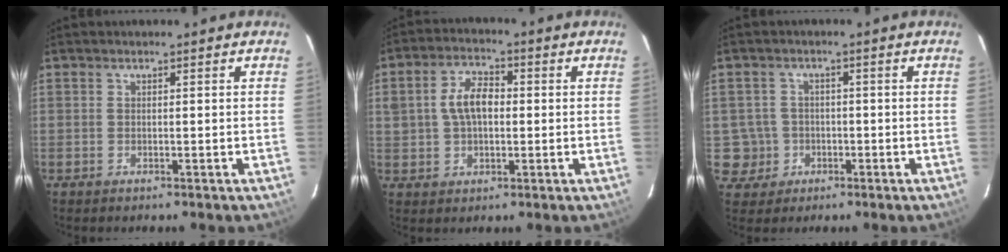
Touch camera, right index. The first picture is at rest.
{"total": 7.3, "force": [0.5, 4.6, 5.7], "torque": [-0.107, 0.019, 0.014]}
{"total": 5.3, "force": [-1.1, 5.2, 0.3], "torque": [-0.012, 0.025, -0.010]}